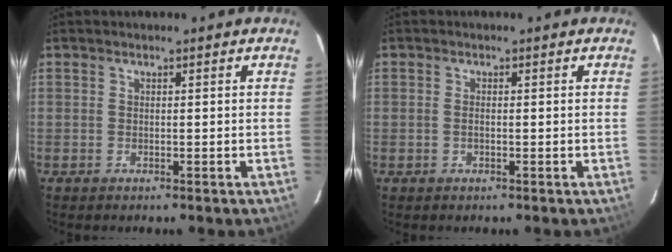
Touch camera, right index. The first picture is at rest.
{"total": 0.9, "force": [-0.1, 0.4, 0.8], "torque": [-0.017, 0.001, -0.003]}